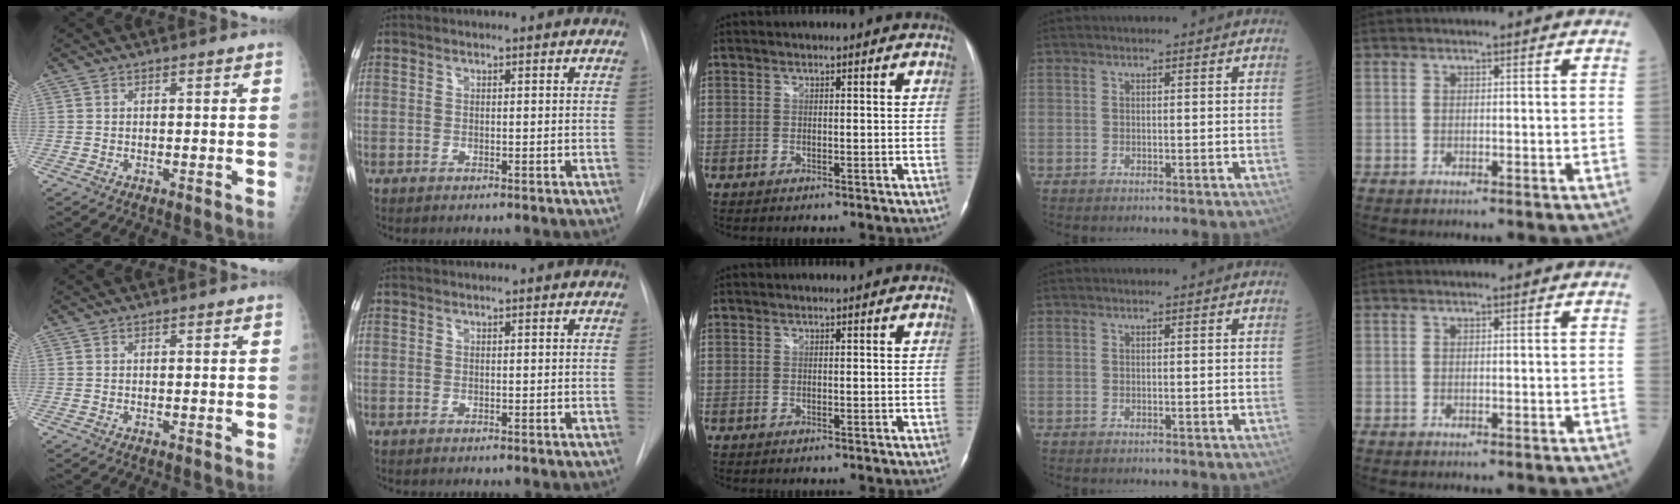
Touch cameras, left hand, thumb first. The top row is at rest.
{}